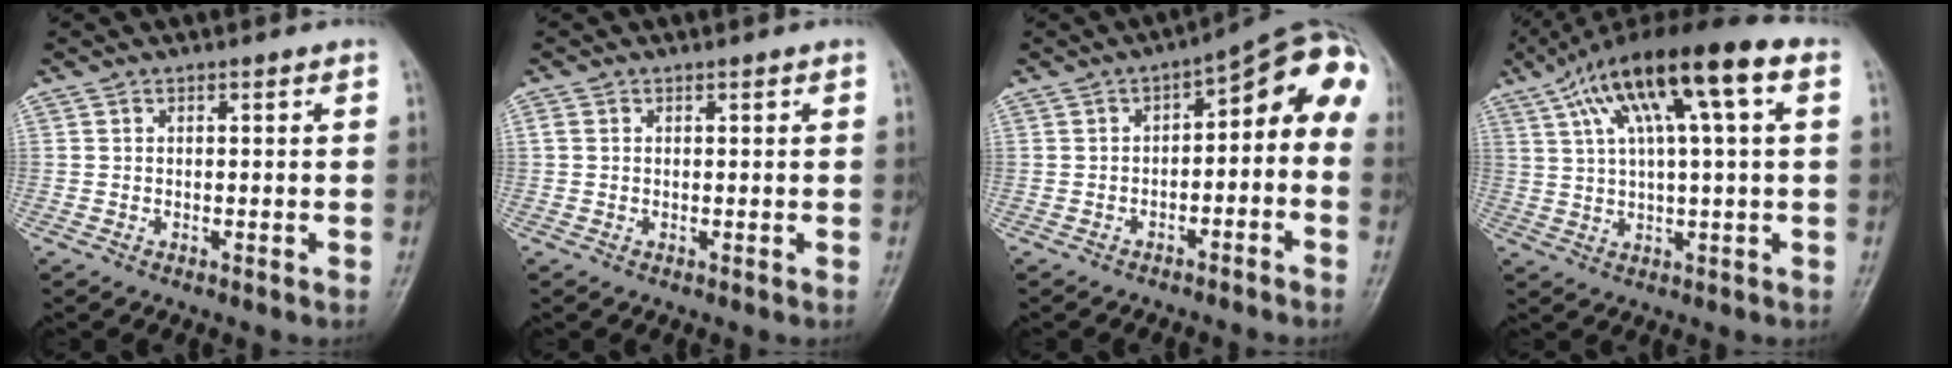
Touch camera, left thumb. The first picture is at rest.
{"total": 0.9, "force": [0.3, 0.5, 0.7], "torque": [-0.018, 0.002, 0.006]}
{"total": 10.6, "force": [-1.7, 5.3, 9.0], "torque": [-0.088, 0.068, -0.030]}
{"total": 17.7, "force": [7.0, 4.2, 15.8], "torque": [-0.275, 0.029, 0.116]}